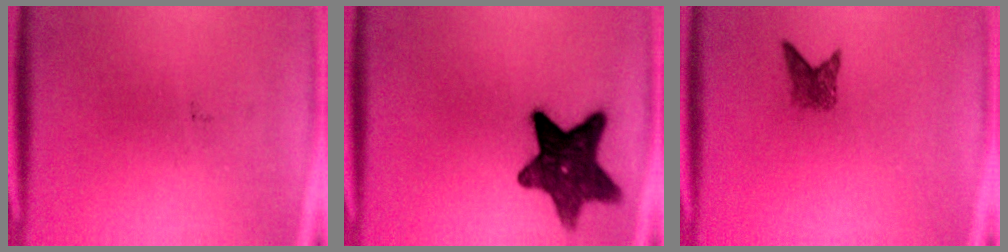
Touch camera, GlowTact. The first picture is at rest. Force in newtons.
{"total": 12.4}
{"total": 2.1}